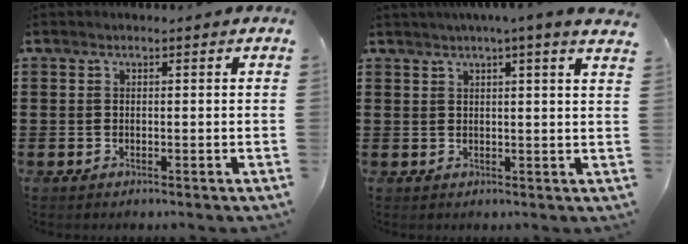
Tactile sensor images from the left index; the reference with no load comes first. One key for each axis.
{"total": 3.0, "fx": 2.3, "fy": -0.8, "fz": 1.7, "tx": -0.037, "ty": -0.006, "tz": 0.040}